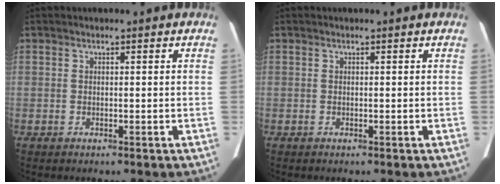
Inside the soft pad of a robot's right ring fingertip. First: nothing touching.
{"total": 0.0}